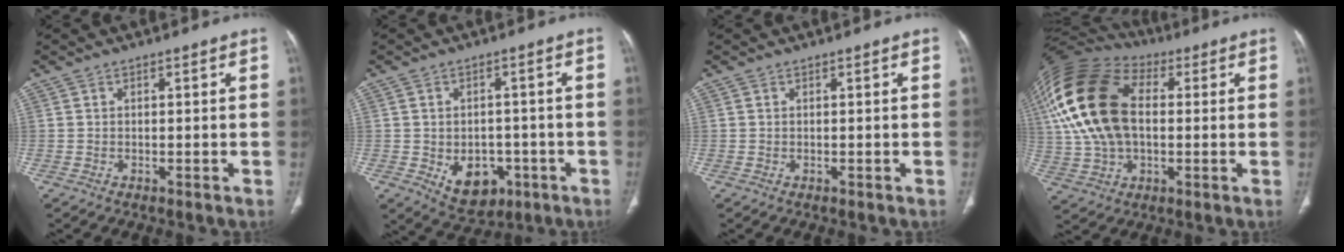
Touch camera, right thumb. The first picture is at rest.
{"total": 8.6, "force": [-2.9, 6.3, 5.2], "torque": [-0.047, 0.013, -0.025]}
{"total": 0.0}
{"total": 22.8, "force": [3.5, 14.1, 17.6], "torque": [-0.367, 0.016, 0.059]}